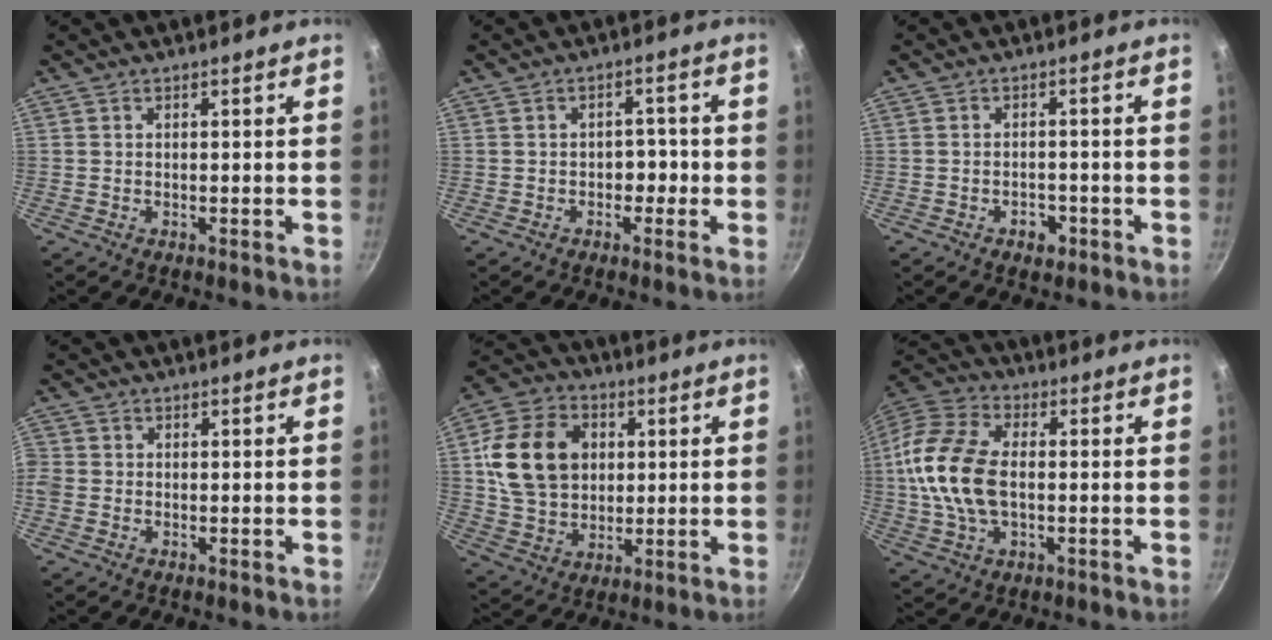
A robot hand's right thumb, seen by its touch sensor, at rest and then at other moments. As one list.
[{"total": 3.2, "force": [-1.0, 2.5, 1.8], "torque": [0.009, 0.018, -0.016]}, {"total": 3.1, "force": [-1.7, 2.1, 1.7], "torque": [-0.013, 0.015, -0.018]}, {"total": 2.8, "force": [-0.8, 2.5, 1.2], "torque": [-0.022, 0.001, -0.020]}, {"total": 16.5, "force": [3.0, 12.9, 9.8], "torque": [-0.155, 0.003, 0.052]}, {"total": 16.0, "force": [-0.5, 9.6, 12.8], "torque": [-0.247, 0.025, -0.023]}]